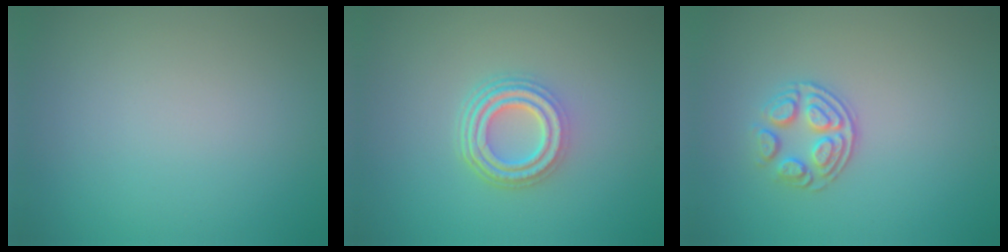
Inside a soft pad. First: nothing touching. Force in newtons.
{"total": 4.8, "press": 3.4, "slide": 3.4}
{"total": 2.9, "press": 2.5, "slide": 1.4}